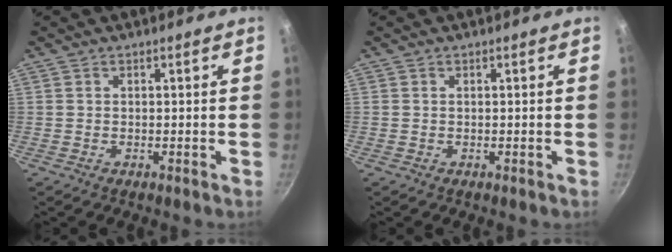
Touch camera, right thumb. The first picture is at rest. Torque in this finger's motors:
{"motor_torque": [0.16, 0.07, -0.21, 0.12, 0.02]}